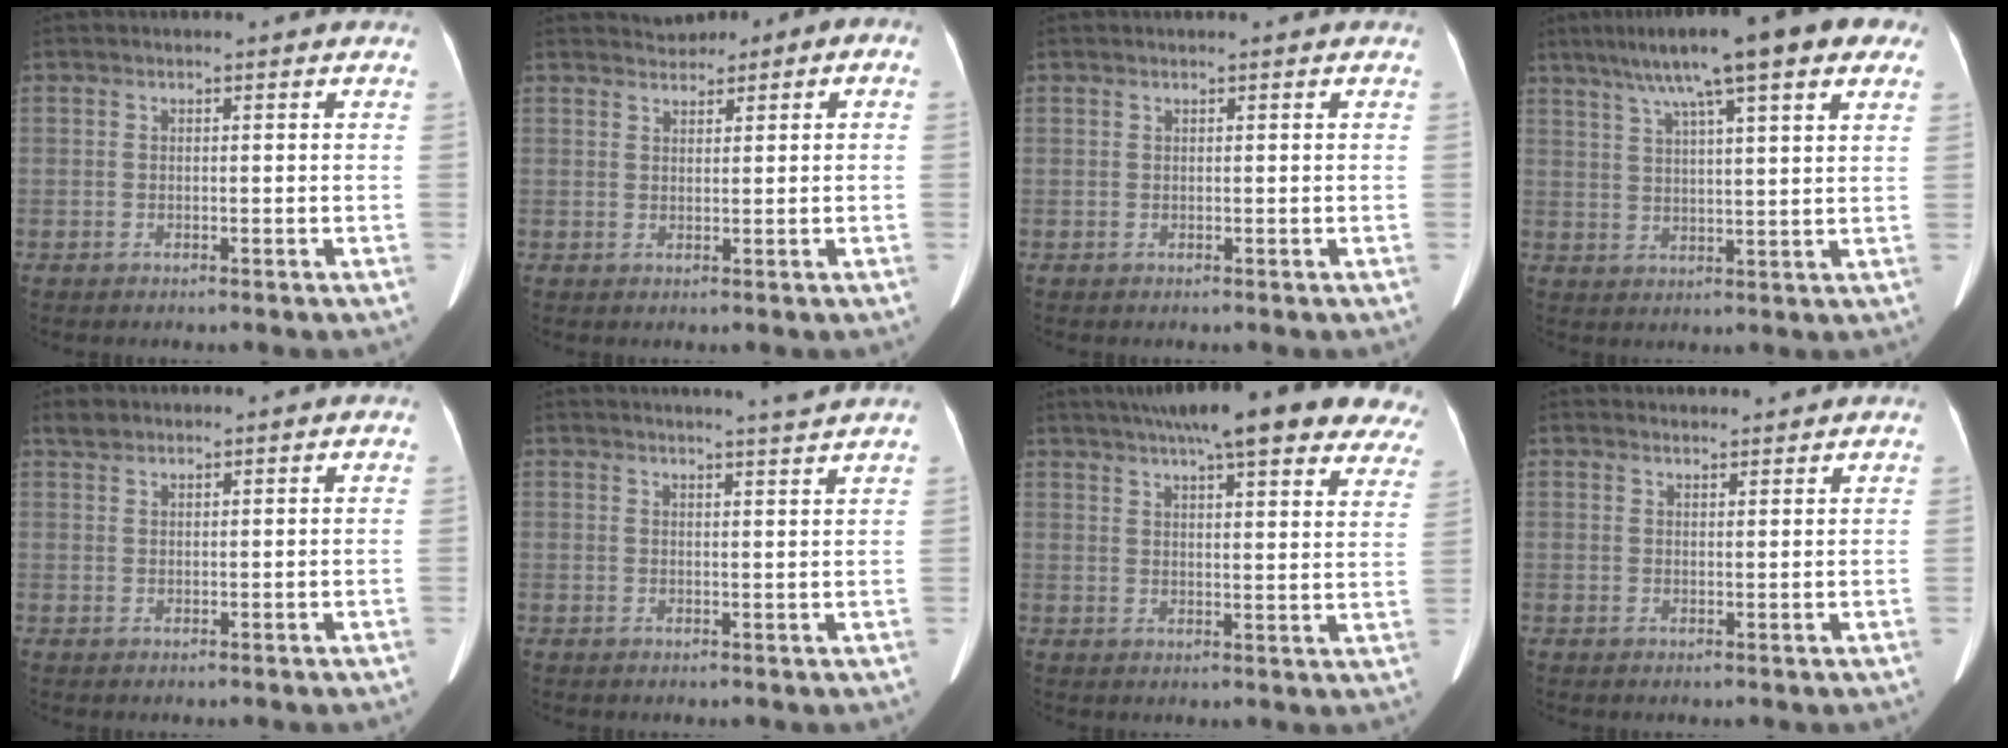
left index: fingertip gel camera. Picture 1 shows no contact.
{"total": 3.3, "force": [1.9, 1.9, 2.0], "torque": [-0.035, 0.033, 0.029]}
{"total": 0.0}
{"total": 17.2, "force": [10.8, 2.4, 13.2], "torque": [-0.208, 0.049, 0.150]}
{"total": 1.7, "force": [1.6, 0.5, 0.4], "torque": [-0.013, 0.015, 0.034]}
{"total": 4.8, "force": [4.3, -1.4, 1.5], "torque": [-0.022, -0.008, 0.048]}
{"total": 22.8, "force": [18.1, 4.3, 13.2], "torque": [-0.188, 0.034, 0.216]}
{"total": 2.9, "force": [2.8, 0.5, 0.3], "torque": [-0.008, 0.012, 0.040]}